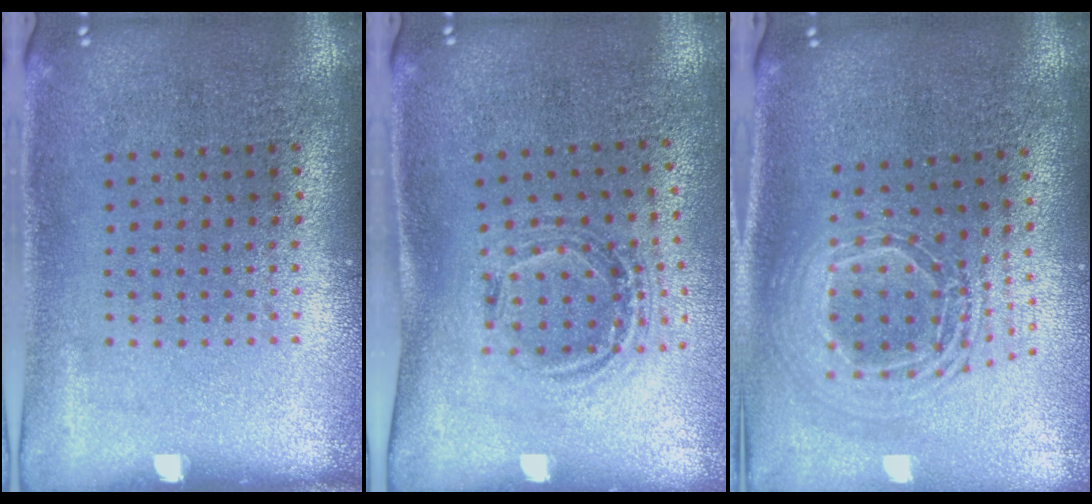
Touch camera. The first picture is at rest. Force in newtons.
{"total": 1.0, "press": 1.0, "slide": 0.1}
{"total": 2.1, "press": 1.6, "slide": 1.4}